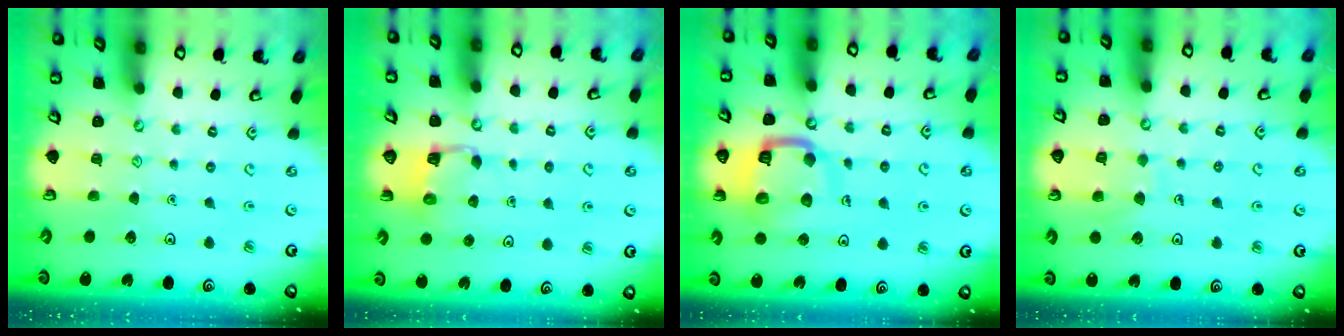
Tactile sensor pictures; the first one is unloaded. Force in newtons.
{"total": 2.7, "press": 2.7, "slide": 0.4}
{"total": 12.8, "press": 12.7, "slide": 1.3}
{"total": 6.6, "press": 6.6, "slide": 0.6}